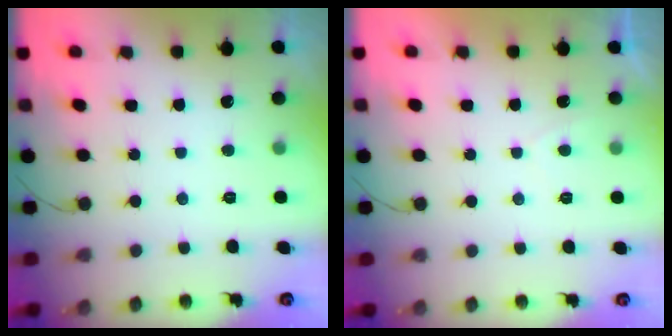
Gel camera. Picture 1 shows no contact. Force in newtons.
{"total": 0.6, "press": 0.4, "slide": 0.4}